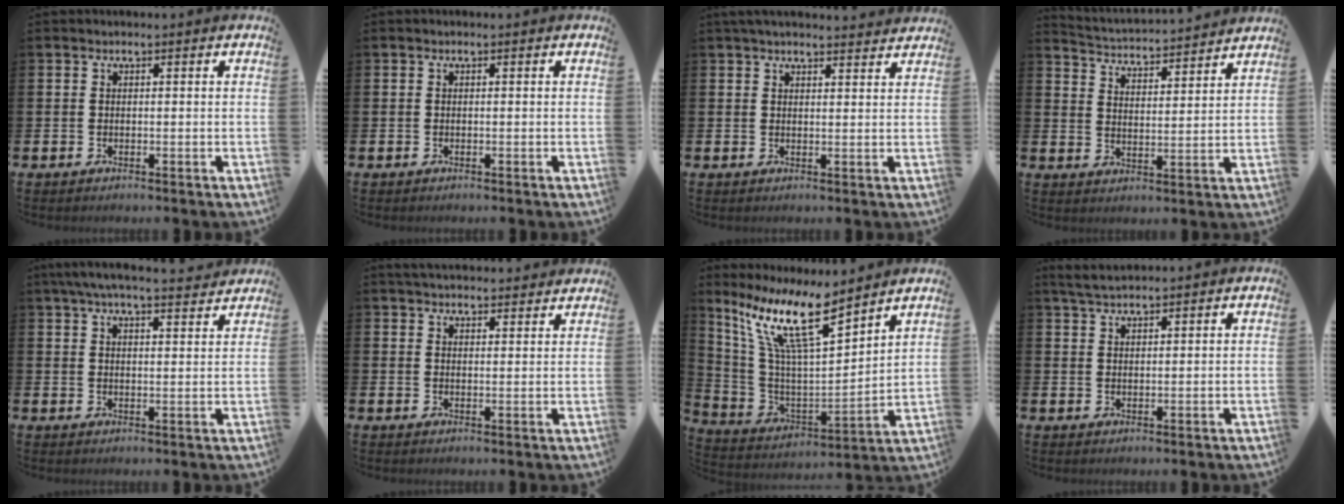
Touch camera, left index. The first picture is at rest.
{"total": 0.0}
{"total": 3.2, "force": [3.1, 0.3, 0.6], "torque": [-0.006, -0.016, 0.054]}
{"total": 4.0, "force": [4.0, 0.3, 0.0], "torque": [-0.023, -0.039, 0.065]}
{"total": 5.7, "force": [5.2, 0.6, 2.1], "torque": [-0.051, -0.016, 0.095]}
{"total": 3.4, "force": [3.4, 0.5, 0.2], "torque": [-0.007, -0.017, 0.062]}
{"total": 13.0, "force": [9.5, 2.6, 8.6], "torque": [-0.200, -0.053, 0.166]}
{"total": 3.1, "force": [2.9, 0.4, 1.1], "torque": [-0.032, -0.006, 0.055]}